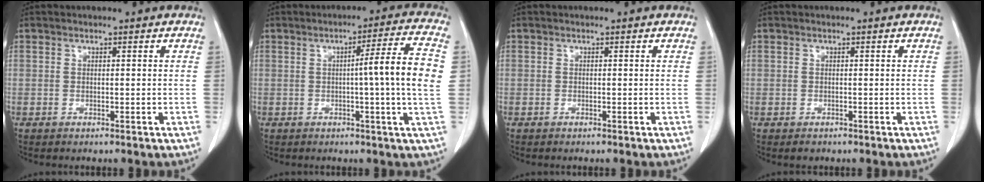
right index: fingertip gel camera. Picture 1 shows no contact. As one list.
[{"total": 9.4, "force": [0.1, -1.5, 9.3], "torque": [-0.132, 0.003, -0.001]}, {"total": 0.0}, {"total": 1.0, "force": [-0.6, 0.8, 0.2], "torque": [-0.004, 0.002, -0.006]}]